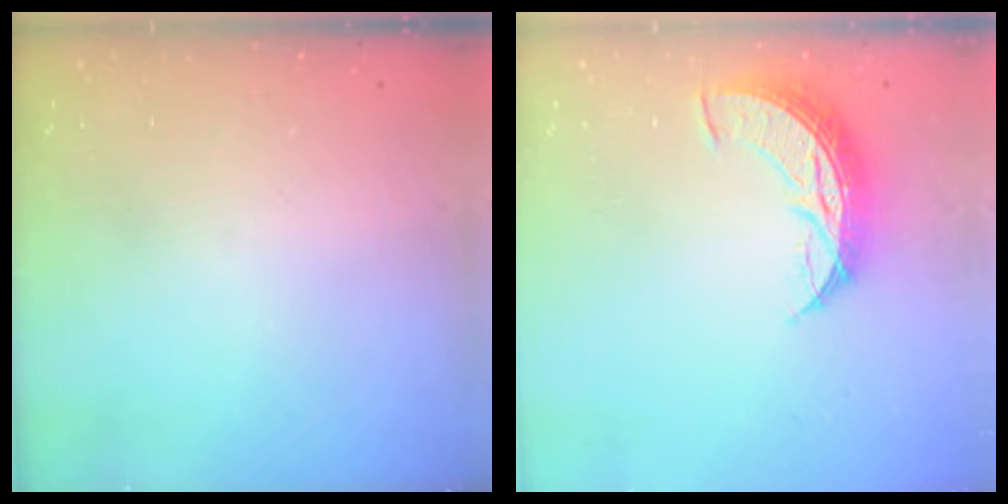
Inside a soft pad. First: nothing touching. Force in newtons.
{"total": 8.6, "press": 8.6, "slide": 0.8}